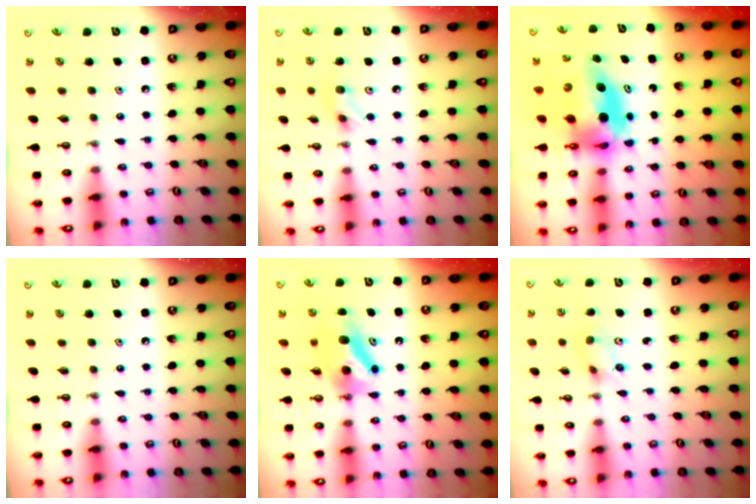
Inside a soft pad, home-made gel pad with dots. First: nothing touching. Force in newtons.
{"total": 5.7, "press": 5.7, "slide": 0.6}
{"total": 8.9, "press": 8.9, "slide": 1.0}
{"total": 0.0}
{"total": 8.0, "press": 5.9, "slide": 5.4}
{"total": 2.5, "press": 2.3, "slide": 0.9}